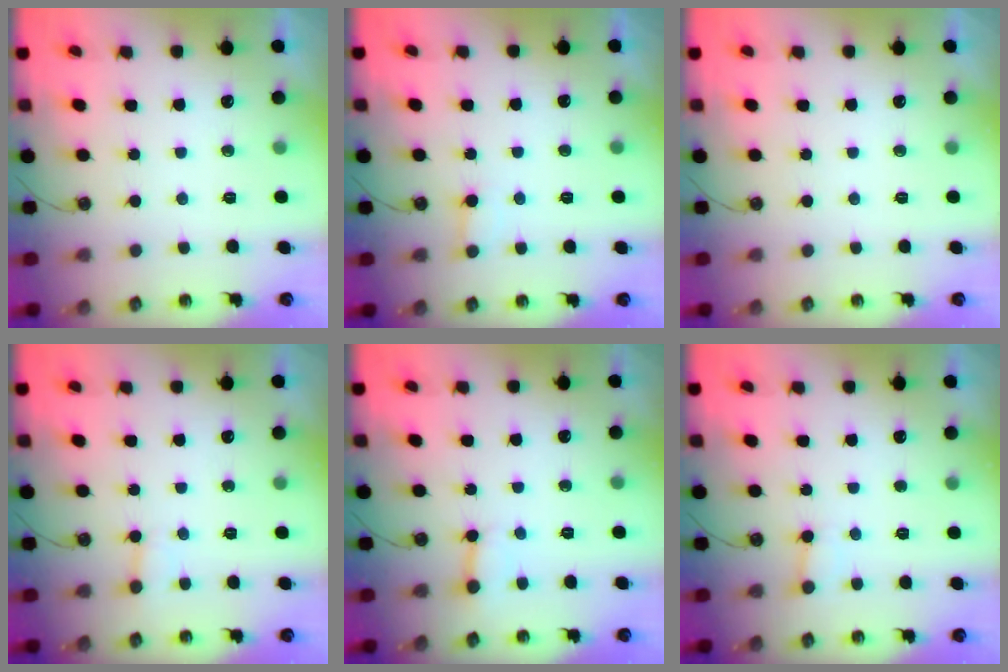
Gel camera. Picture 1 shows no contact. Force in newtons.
{"total": 4.6, "press": 4.6, "slide": 0.4}
{"total": 0.0}
{"total": 3.4, "press": 3.4, "slide": 0.2}
{"total": 3.0, "press": 3.0, "slide": 0.2}
{"total": 3.8, "press": 3.7, "slide": 0.3}